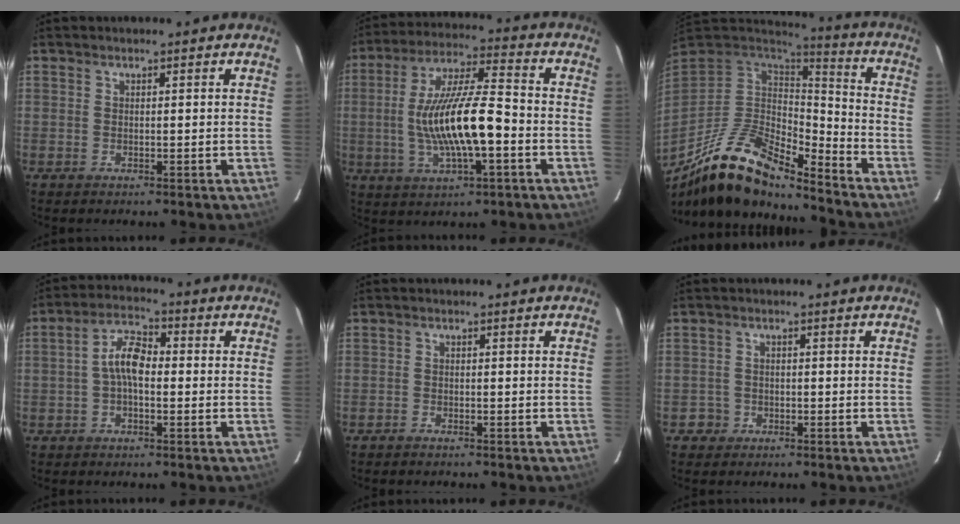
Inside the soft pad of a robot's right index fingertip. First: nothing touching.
{"total": 15.9, "force": [-3.0, 3.7, 15.2], "torque": [-0.292, 0.003, -0.052]}
{"total": 18.8, "force": [-14.2, 5.3, 11.1], "torque": [-0.210, -0.023, -0.264]}
{"total": 5.7, "force": [-0.7, 2.7, 5.0], "torque": [-0.099, 0.021, -0.016]}
{"total": 1.2, "force": [-1.1, 0.4, 0.1], "torque": [-0.013, 0.004, -0.021]}
{"total": 2.3, "force": [-1.1, 2.1, -0.1], "torque": [0.001, 0.015, -0.017]}